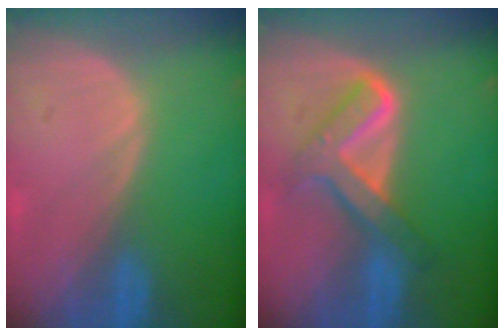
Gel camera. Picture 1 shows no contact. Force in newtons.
{"total": 6.9, "press": 6.8, "slide": 0.7}